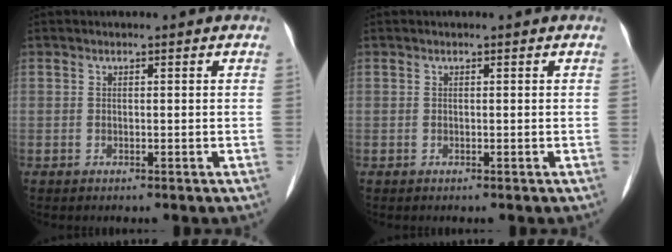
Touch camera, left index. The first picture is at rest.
{"total": 0.0}